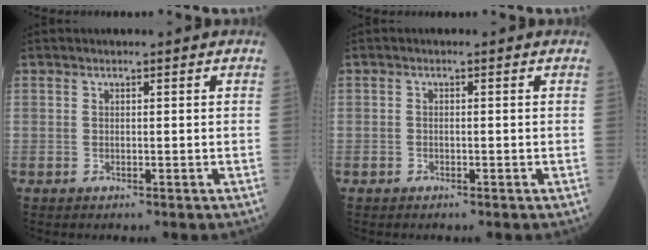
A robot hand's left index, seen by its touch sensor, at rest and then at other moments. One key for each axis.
{"total": 0.0}